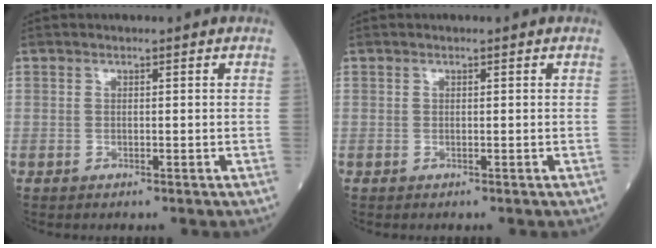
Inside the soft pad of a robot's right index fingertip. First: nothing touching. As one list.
[{"total": 0.0}]